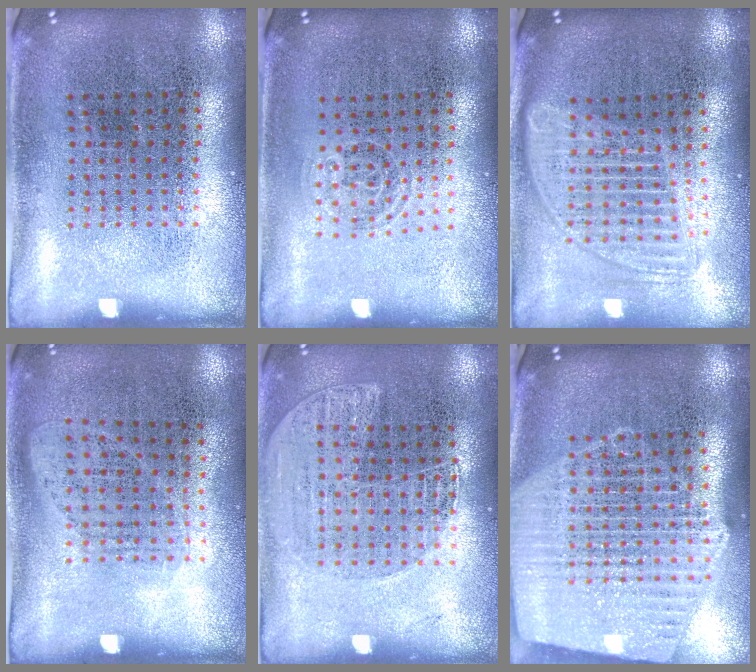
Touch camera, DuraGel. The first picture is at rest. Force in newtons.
{"total": 0.8, "press": 0.5, "slide": 0.5}
{"total": 1.8, "press": 1.5, "slide": 0.9}
{"total": 1.0, "press": 0.9, "slide": 0.5}
{"total": 1.3, "press": 1.3, "slide": 0.1}
{"total": 2.4, "press": 2.1, "slide": 1.2}